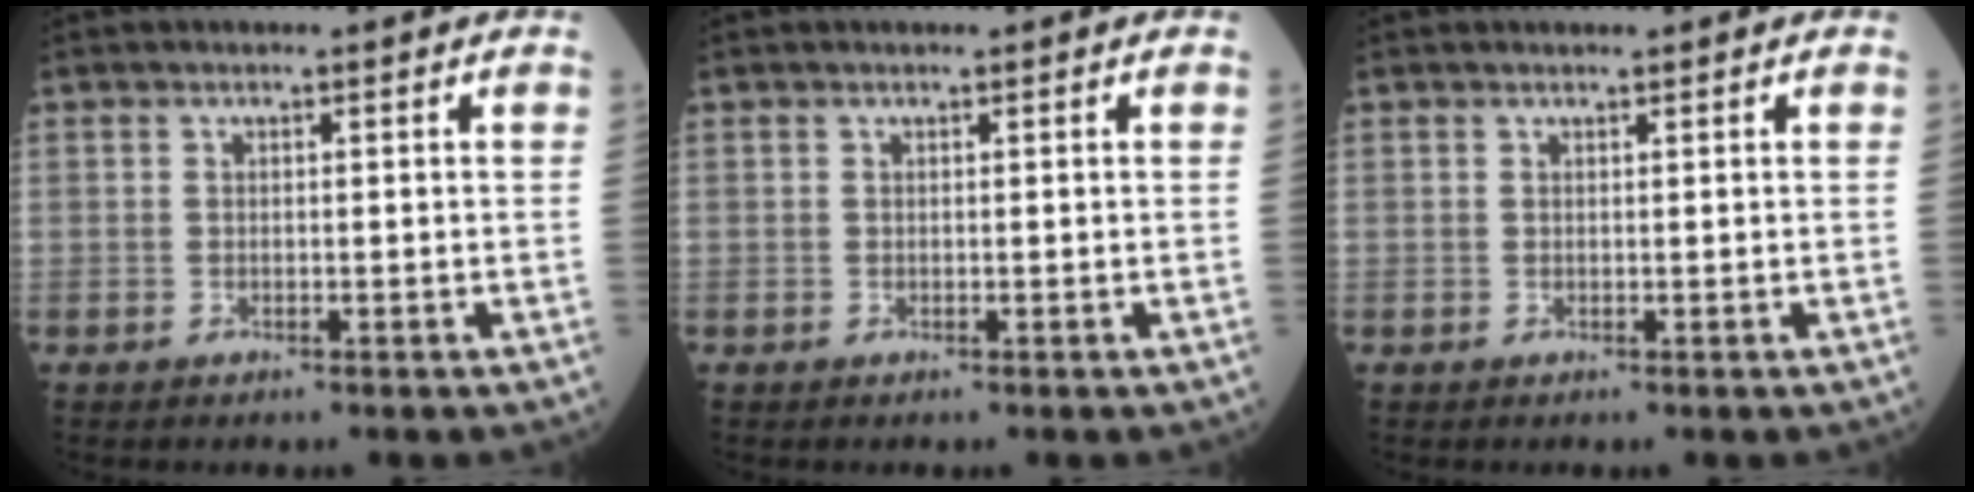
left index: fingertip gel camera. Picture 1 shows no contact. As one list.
[{"total": 0.0}, {"total": 0.6, "force": [0.5, 0.0, 0.2], "torque": [-0.006, 0.001, 0.008]}]